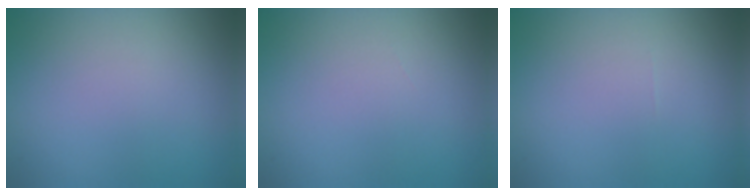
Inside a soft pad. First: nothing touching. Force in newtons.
{"total": 0.0}
{"total": 0.0}